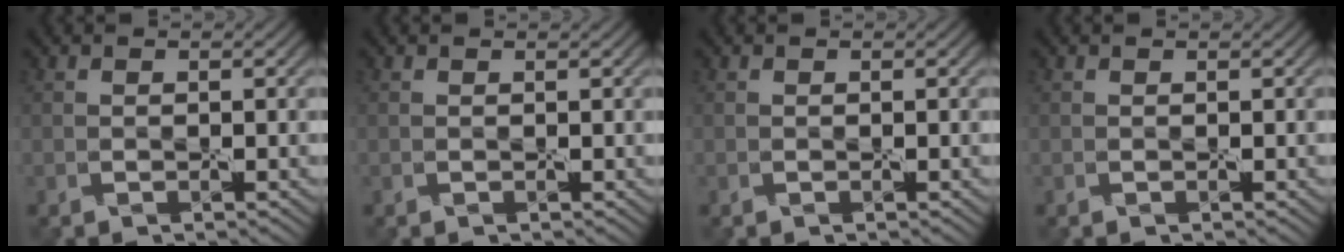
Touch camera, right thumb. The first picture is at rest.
{"total": 0.5, "force": [0.2, -0.2, -0.5], "torque": [0.009, 0.000, 0.004]}
{"total": 0.0}
{"total": 0.0}